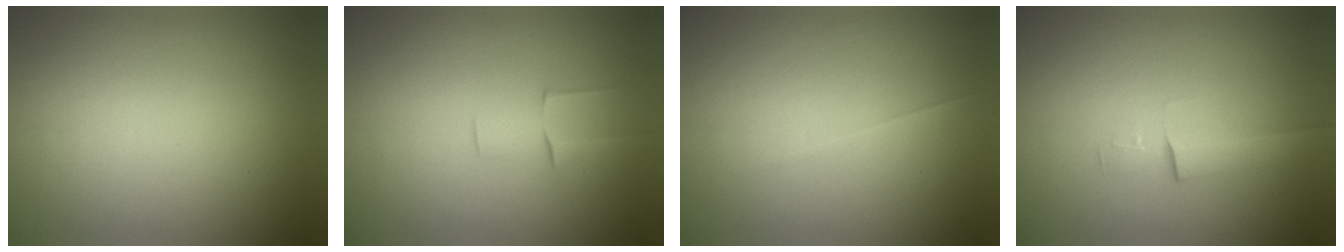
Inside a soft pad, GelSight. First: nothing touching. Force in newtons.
{"total": 2.1}
{"total": 1.7}
{"total": 2.6}